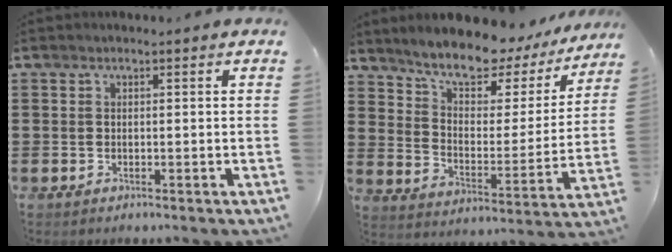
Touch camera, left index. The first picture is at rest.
{"total": 9.0, "force": [8.0, 2.2, 3.5], "torque": [-0.089, -0.056, 0.136]}